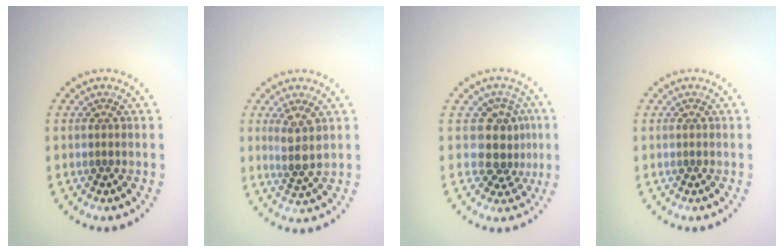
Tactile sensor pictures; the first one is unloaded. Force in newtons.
{"total": 2.5, "press": 2.2, "slide": 1.2}
{"total": 3.2, "press": 2.4, "slide": 2.1}
{"total": 0.0}